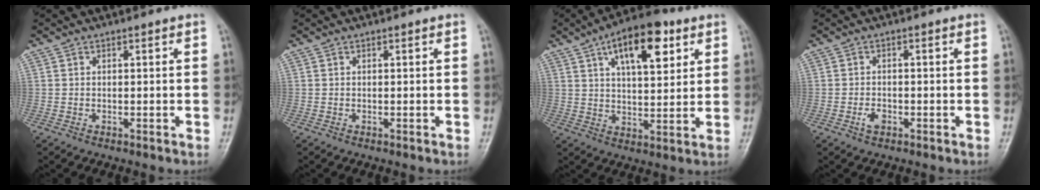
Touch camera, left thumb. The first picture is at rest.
{"total": 0.0}
{"total": 14.8, "force": [6.7, 6.3, 11.6], "torque": [-0.157, -0.011, 0.104]}
{"total": 2.3, "force": [-1.1, 1.5, 1.5], "torque": [-0.022, 0.006, -0.020]}